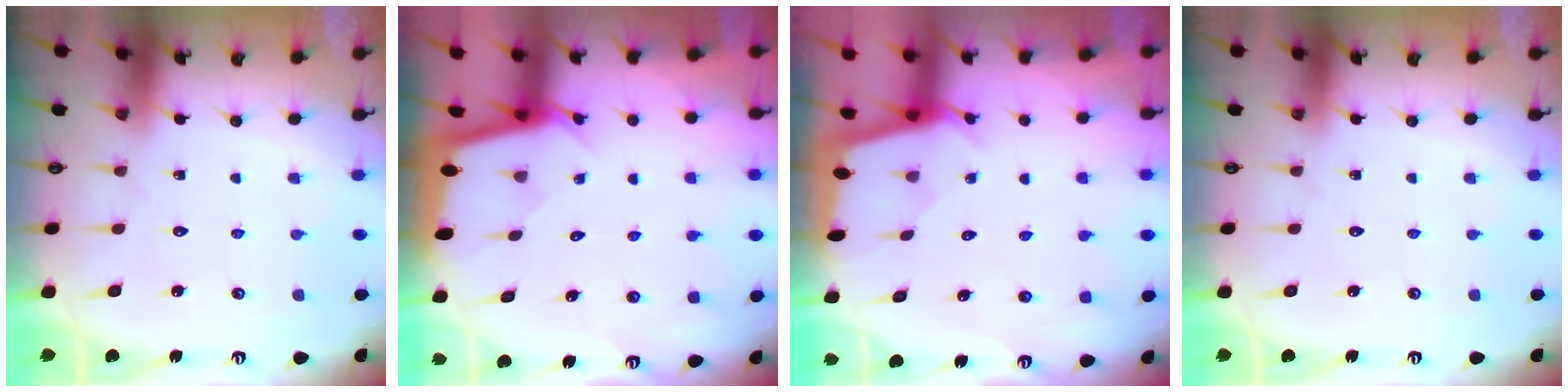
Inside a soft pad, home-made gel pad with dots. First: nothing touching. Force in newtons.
{"total": 2.1, "press": 2.1, "slide": 0.1}
{"total": 1.8, "press": 1.8, "slide": 0.1}
{"total": 0.0}